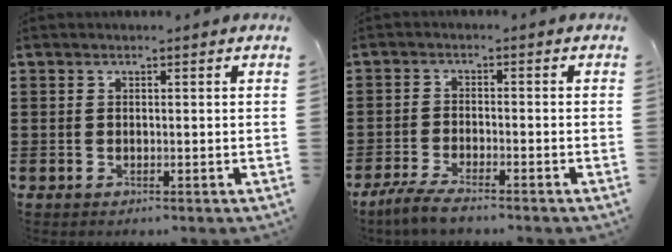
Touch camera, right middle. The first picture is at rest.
{"total": 3.8, "force": [-3.3, 0.5, 1.7], "torque": [-0.043, -0.003, -0.067]}